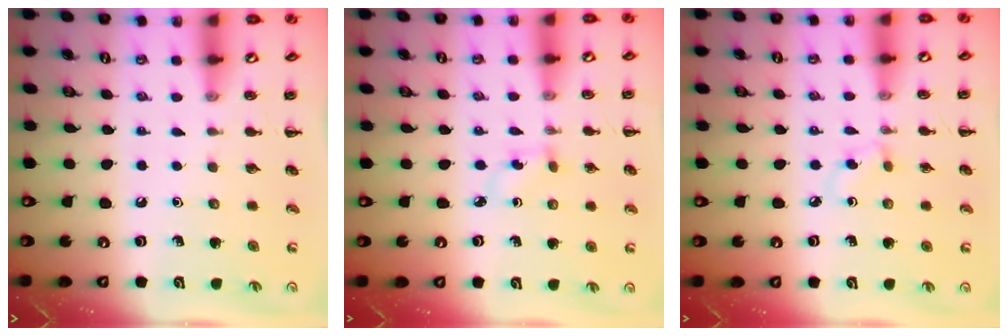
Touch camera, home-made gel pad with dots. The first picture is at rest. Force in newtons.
{"total": 2.9, "press": 2.7, "slide": 1.1}
{"total": 2.9, "press": 2.6, "slide": 1.2}